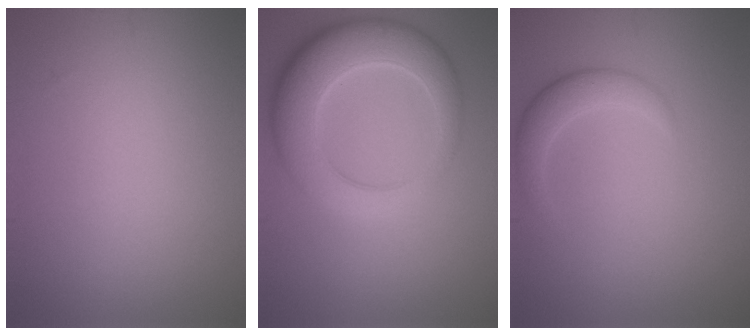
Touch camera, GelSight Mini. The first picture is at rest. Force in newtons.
{"total": 7.7, "press": 7.7, "slide": 0.5}
{"total": 2.2, "press": 2.2, "slide": 0.2}